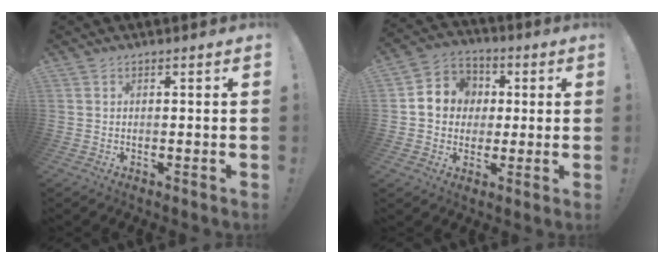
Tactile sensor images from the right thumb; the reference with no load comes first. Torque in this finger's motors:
{"motor_torque": [0.65, 0.40, 0.86, -0.26, 0.34]}